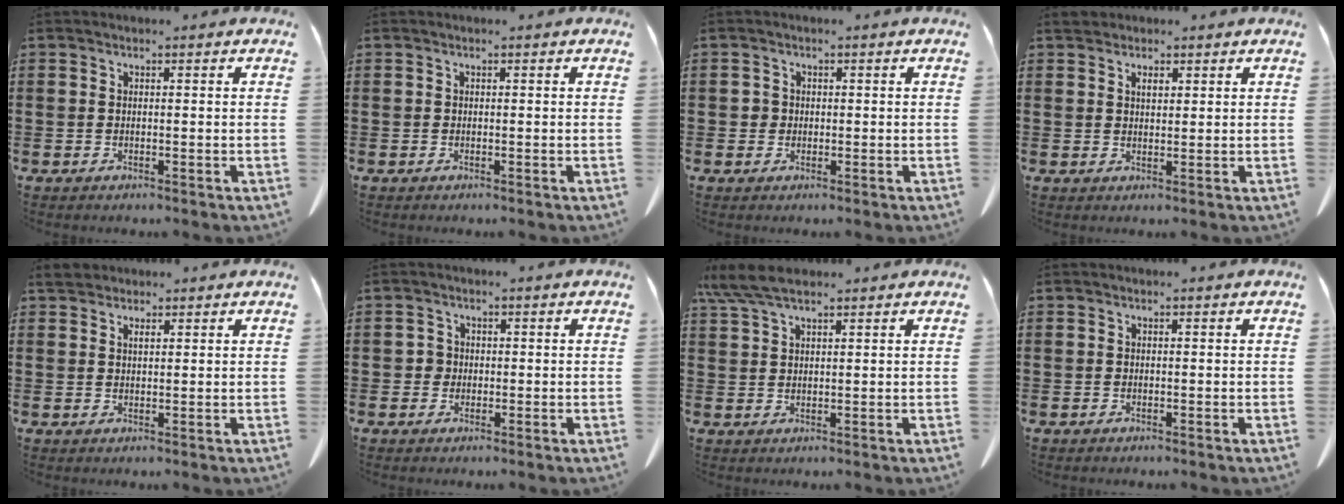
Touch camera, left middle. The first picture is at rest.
{"total": 0.0}
{"total": 1.4, "force": [0.1, 1.3, 0.4], "torque": [-0.012, 0.006, 0.002]}
{"total": 2.4, "force": [1.7, 1.2, 1.1], "torque": [-0.018, 0.003, 0.031]}
{"total": 2.2, "force": [1.8, 0.9, 0.8], "torque": [-0.014, 0.001, 0.033]}
{"total": 1.6, "force": [0.0, 1.5, 0.5], "torque": [-0.014, 0.007, -0.001]}
{"total": 5.6, "force": [4.2, 1.2, 3.5], "torque": [-0.087, -0.004, 0.076]}
{"total": 0.0}